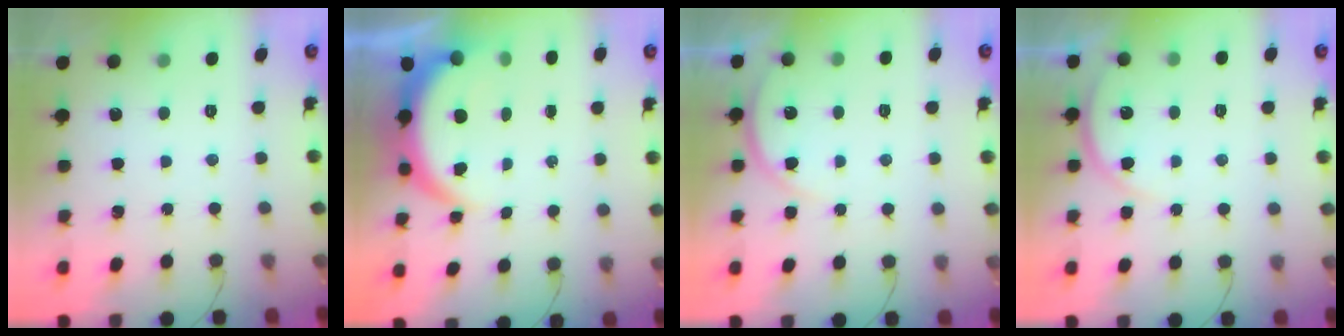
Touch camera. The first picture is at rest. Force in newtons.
{"total": 6.6, "press": 6.6, "slide": 0.9}
{"total": 5.8, "press": 5.8, "slide": 0.6}
{"total": 5.8, "press": 5.8, "slide": 0.6}